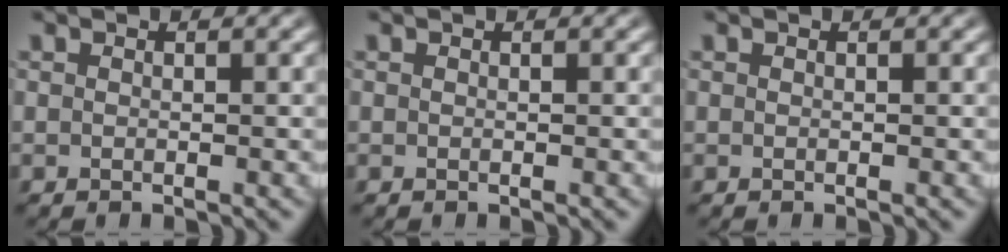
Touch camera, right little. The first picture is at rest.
{"total": 0.0}
{"total": 0.0}